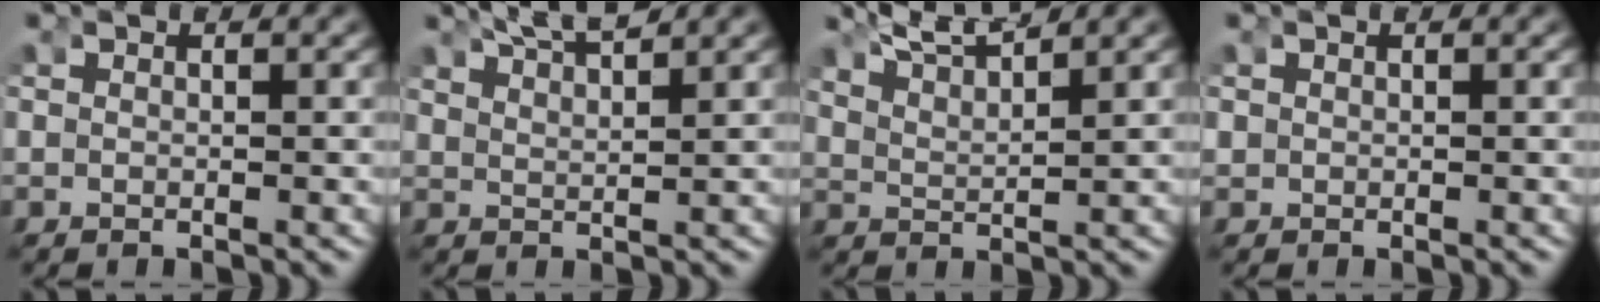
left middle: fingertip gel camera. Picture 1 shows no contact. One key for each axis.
{"total": 4.7, "fx": 4.1, "fy": 1.1, "fz": 2.1, "tx": -0.039, "ty": 0.001, "tz": 0.071}
{"total": 5.6, "fx": 4.5, "fy": 1.8, "fz": 2.7, "tx": -0.057, "ty": 0.002, "tz": 0.075}
{"total": 0.7, "fx": 0.0, "fy": 0.7, "fz": 0.1, "tx": -0.009, "ty": -0.003, "tz": 0.003}